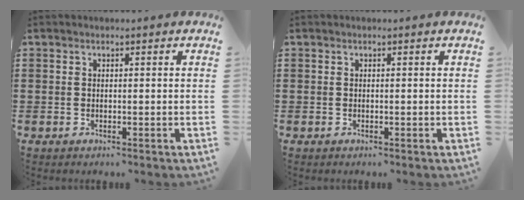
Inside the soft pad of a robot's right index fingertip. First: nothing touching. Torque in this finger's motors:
{"motor_torque": [-0.21, 0.51, 0.01, 0.01]}